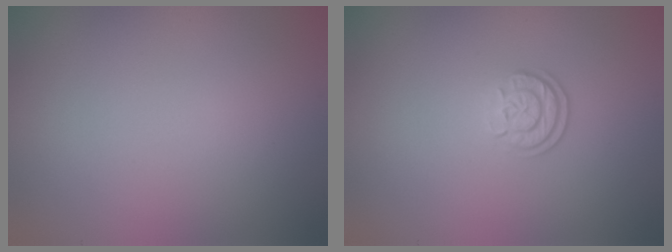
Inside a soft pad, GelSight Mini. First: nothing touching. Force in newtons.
{"total": 2.3, "press": 1.7, "slide": 1.5}